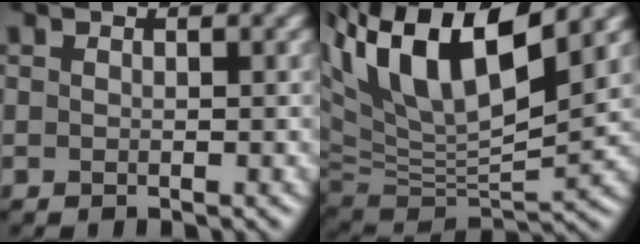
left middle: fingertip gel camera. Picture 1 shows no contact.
{"total": 12.6, "force": [5.8, 4.2, 10.4], "torque": [-0.200, 0.012, 0.104]}